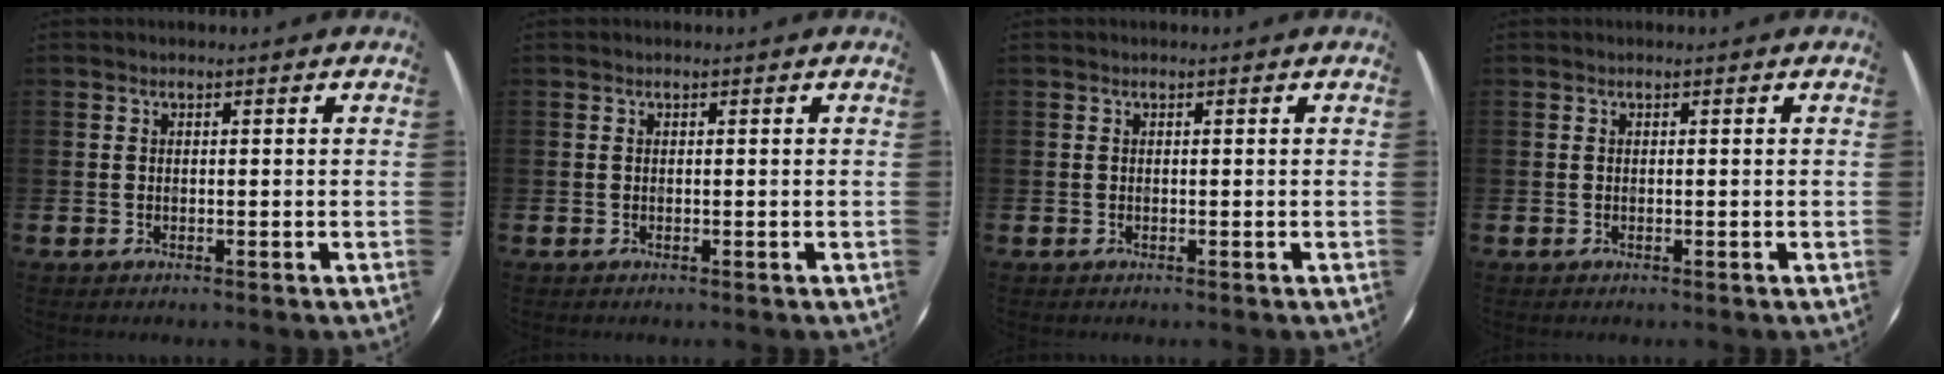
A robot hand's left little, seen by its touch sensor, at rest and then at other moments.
{"total": 0.0}
{"total": 0.0}
{"total": 0.0}